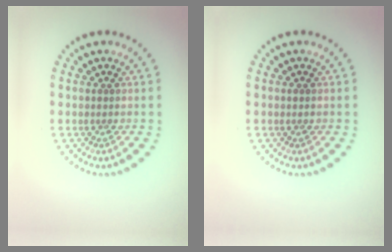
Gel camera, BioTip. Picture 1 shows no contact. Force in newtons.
{"total": 0.6, "press": 0.6, "slide": 0.1}